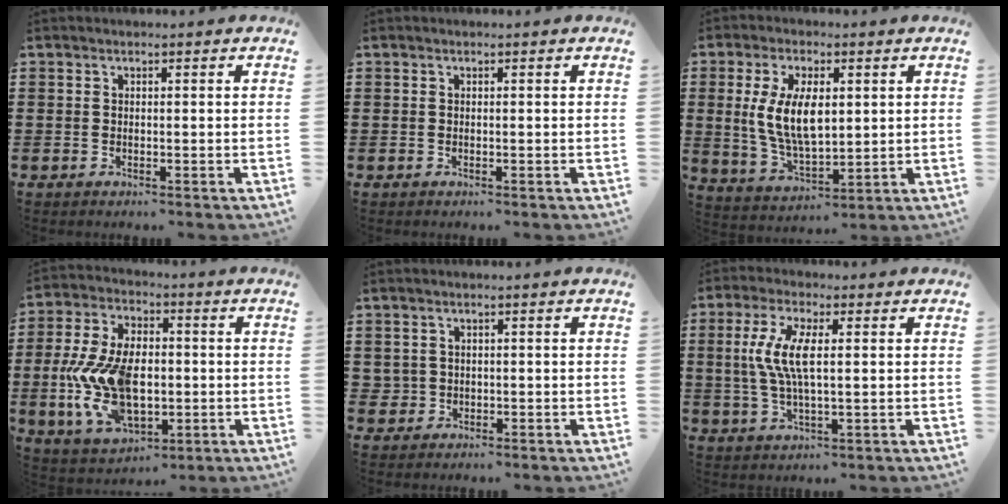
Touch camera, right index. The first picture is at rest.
{"total": 0.0}
{"total": 9.5, "force": [1.3, 4.7, 8.2], "torque": [-0.172, 0.003, 0.019]}
{"total": 14.0, "force": [-1.4, 8.2, 11.2], "torque": [-0.261, -0.006, -0.022]}
{"total": 1.4, "force": [-0.1, 1.4, 0.2], "torque": [-0.009, 0.007, -0.004]}
{"total": 7.2, "force": [0.8, 2.1, 6.9], "torque": [-0.160, -0.005, 0.003]}